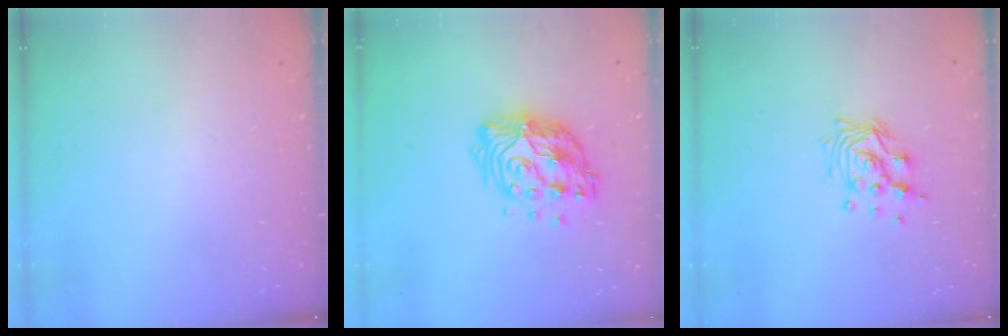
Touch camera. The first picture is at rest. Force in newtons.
{"total": 16.8, "press": 16.7, "slide": 1.5}
{"total": 11.1, "press": 11.0, "slide": 0.9}